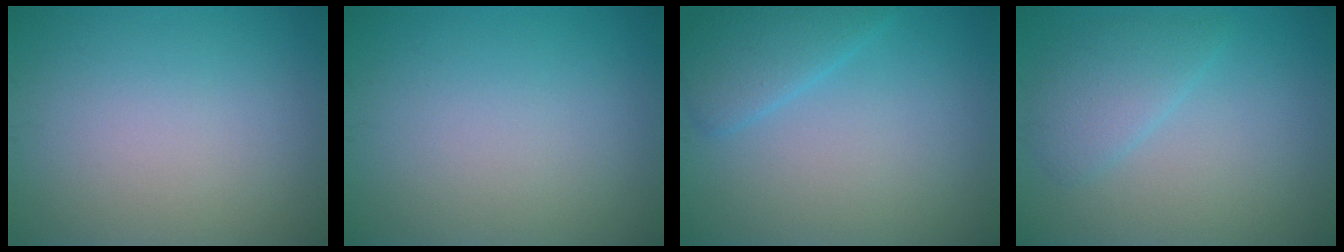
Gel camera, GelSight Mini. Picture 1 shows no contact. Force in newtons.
{"total": 0.0}
{"total": 2.8, "press": 2.8, "slide": 0.2}
{"total": 2.7, "press": 2.7, "slide": 0.1}